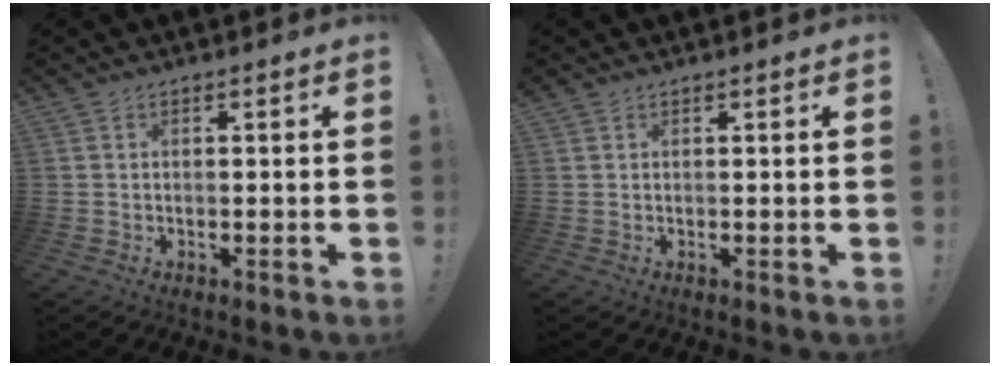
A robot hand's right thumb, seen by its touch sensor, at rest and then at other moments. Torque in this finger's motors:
{"motor_torque": [-0.27, 0.80, 0.37, 0.34, 0.00]}